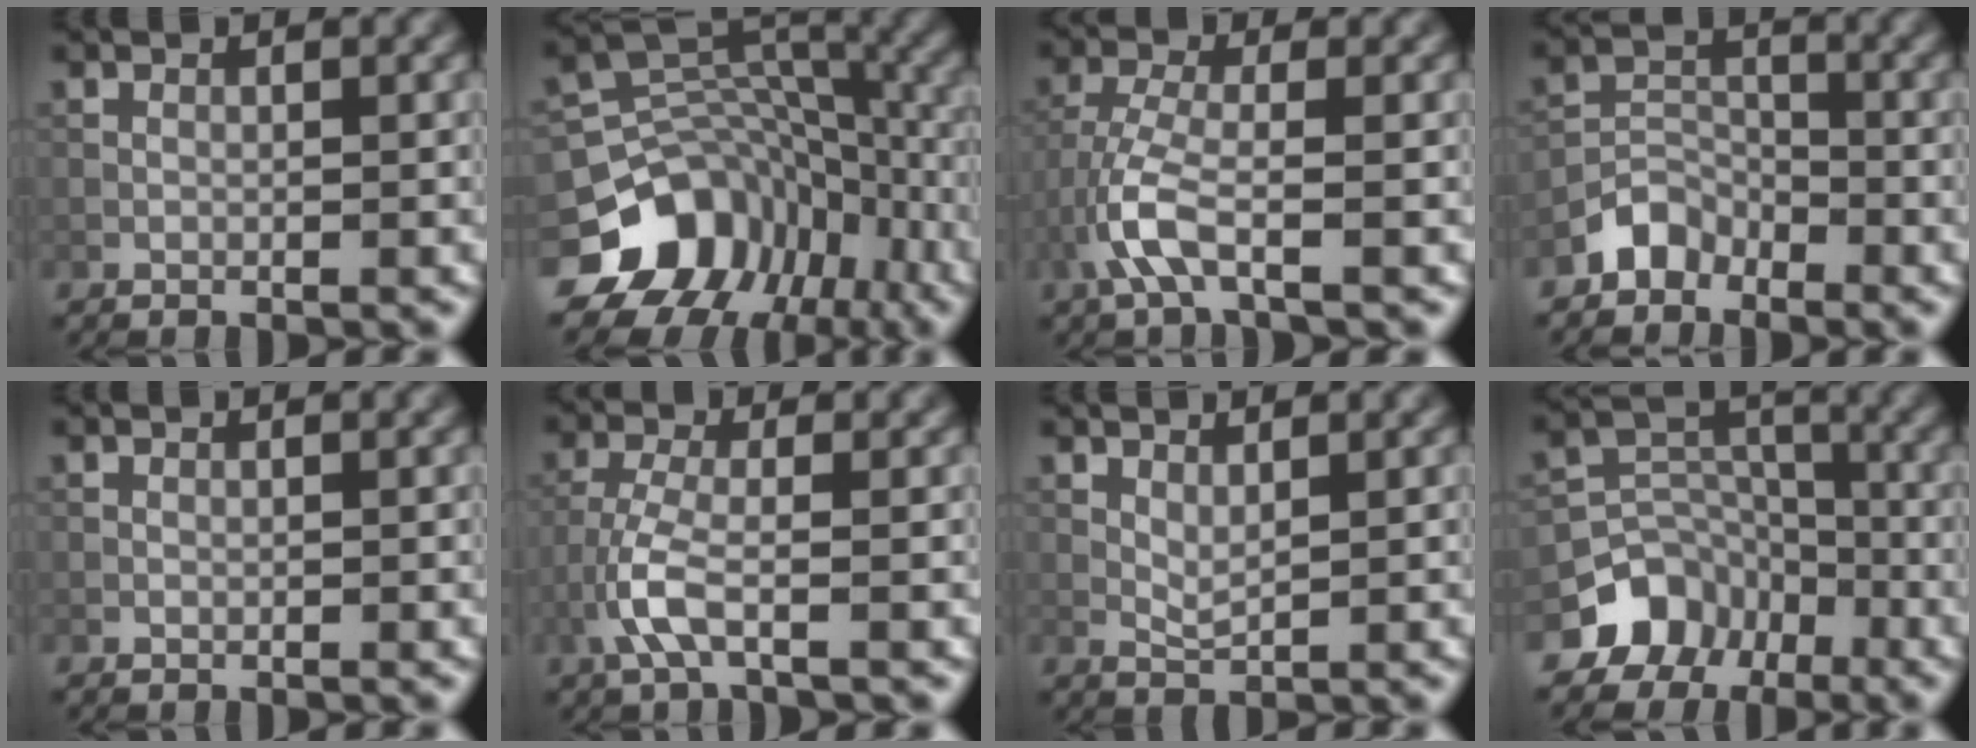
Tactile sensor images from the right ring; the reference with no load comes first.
{"total": 11.4, "force": [-6.3, 8.6, 4.2], "torque": [-0.079, 0.019, -0.103]}
{"total": 4.1, "force": [-2.0, 1.1, 3.4], "torque": [-0.082, 0.002, -0.050]}
{"total": 2.8, "force": [-2.2, 1.6, 0.5], "torque": [-0.002, 0.013, -0.048]}
{"total": 0.0}
{"total": 3.5, "force": [-1.6, 0.9, 3.0], "torque": [-0.071, 0.004, -0.042]}
{"total": 1.4, "force": [0.8, 0.5, 1.1], "torque": [-0.029, -0.002, 0.020]}
{"total": 7.2, "force": [-4.9, 5.1, 1.2], "torque": [0.002, 0.008, -0.088]}